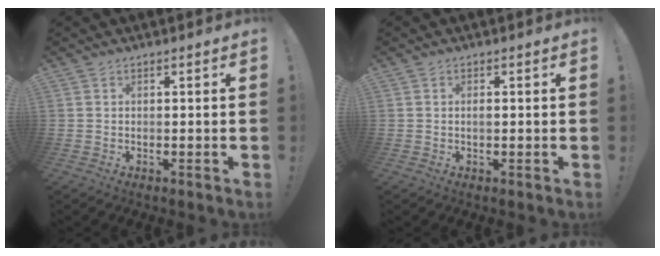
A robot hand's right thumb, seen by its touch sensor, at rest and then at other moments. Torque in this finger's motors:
{"motor_torque": [-0.04, 0.50, 0.27, -0.35, 0.00]}